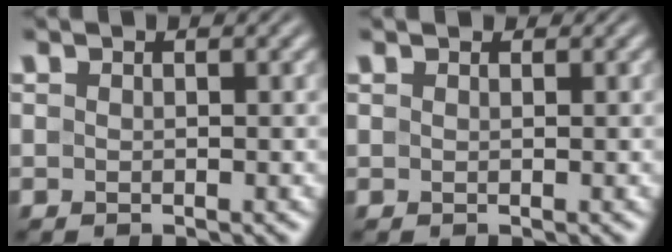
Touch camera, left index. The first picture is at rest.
{"total": 0.9, "force": [0.8, 0.4, 0.2], "torque": [-0.008, -0.003, 0.003]}